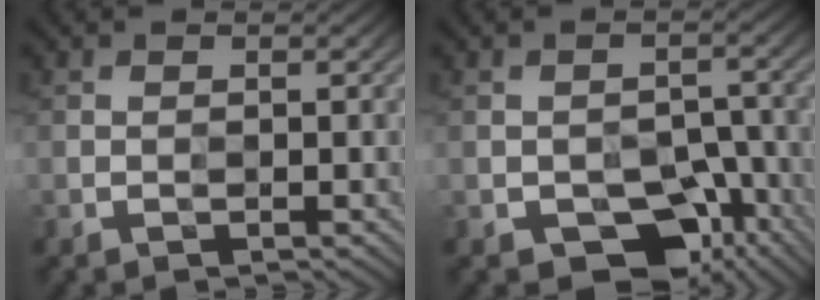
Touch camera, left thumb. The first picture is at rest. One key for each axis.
{"total": 7.3, "fx": -4.9, "fy": 4.5, "fz": 3.0, "tx": -0.032, "ty": -0.001, "tz": -0.077}